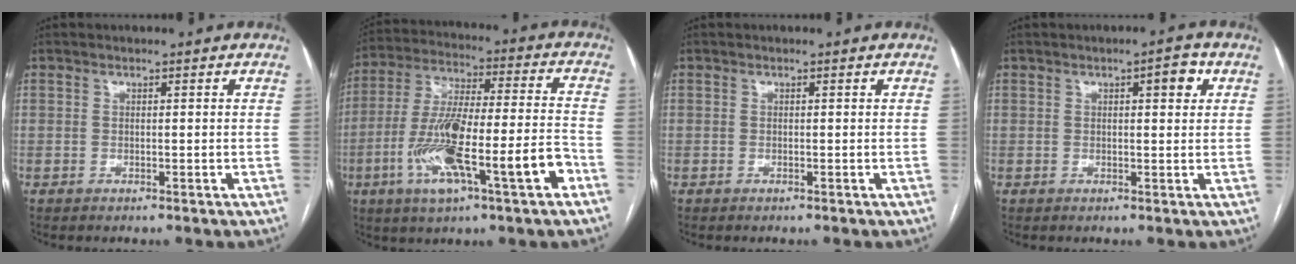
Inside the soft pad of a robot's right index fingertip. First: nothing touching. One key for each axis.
{"total": 17.5, "fx": -6.6, "fy": 2.1, "fz": 16.1, "tx": -0.302, "ty": 0.002, "tz": -0.106}
{"total": 0.0}
{"total": 3.2, "fx": 1.2, "fy": 0.9, "fz": 2.8, "tx": -0.037, "ty": 0.005, "tz": 0.014}